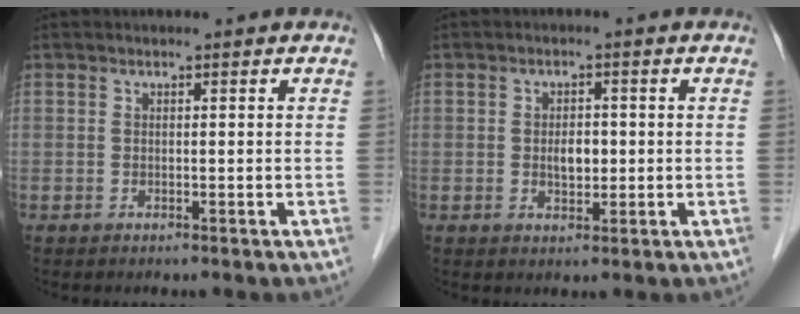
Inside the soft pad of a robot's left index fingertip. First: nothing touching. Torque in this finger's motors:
{"motor_torque": [0.06, 0.03, 0.08, 0.01]}